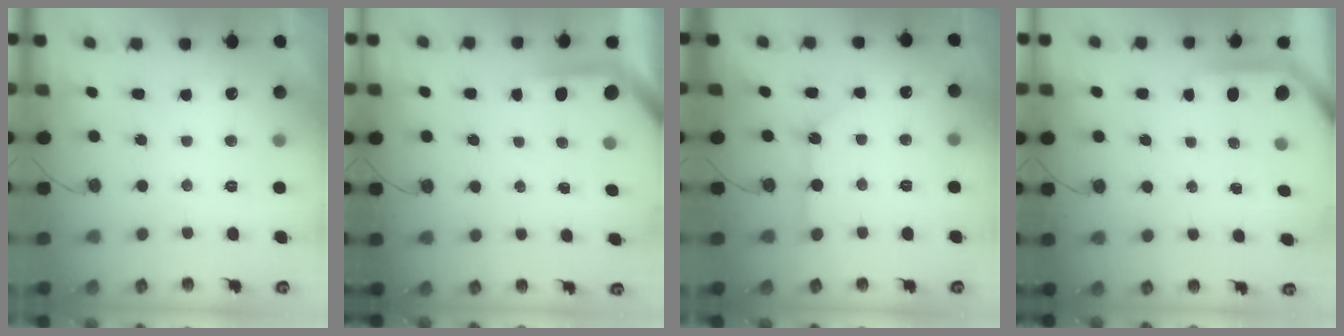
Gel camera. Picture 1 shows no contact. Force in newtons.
{"total": 3.0, "press": 3.0, "slide": 0.3}
{"total": 2.6, "press": 2.6, "slide": 0.3}
{"total": 4.4, "press": 4.4, "slide": 0.4}